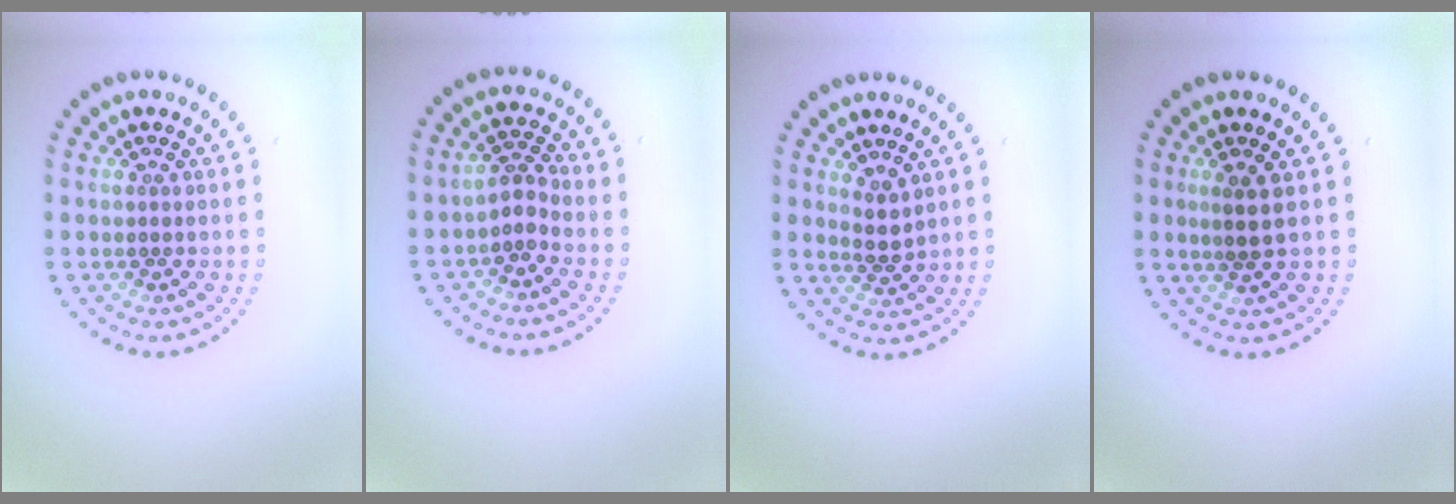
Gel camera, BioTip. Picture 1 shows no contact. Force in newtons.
{"total": 1.7, "press": 1.3, "slide": 1.2}
{"total": 1.6, "press": 1.2, "slide": 1.1}
{"total": 1.6, "press": 1.3, "slide": 0.9}